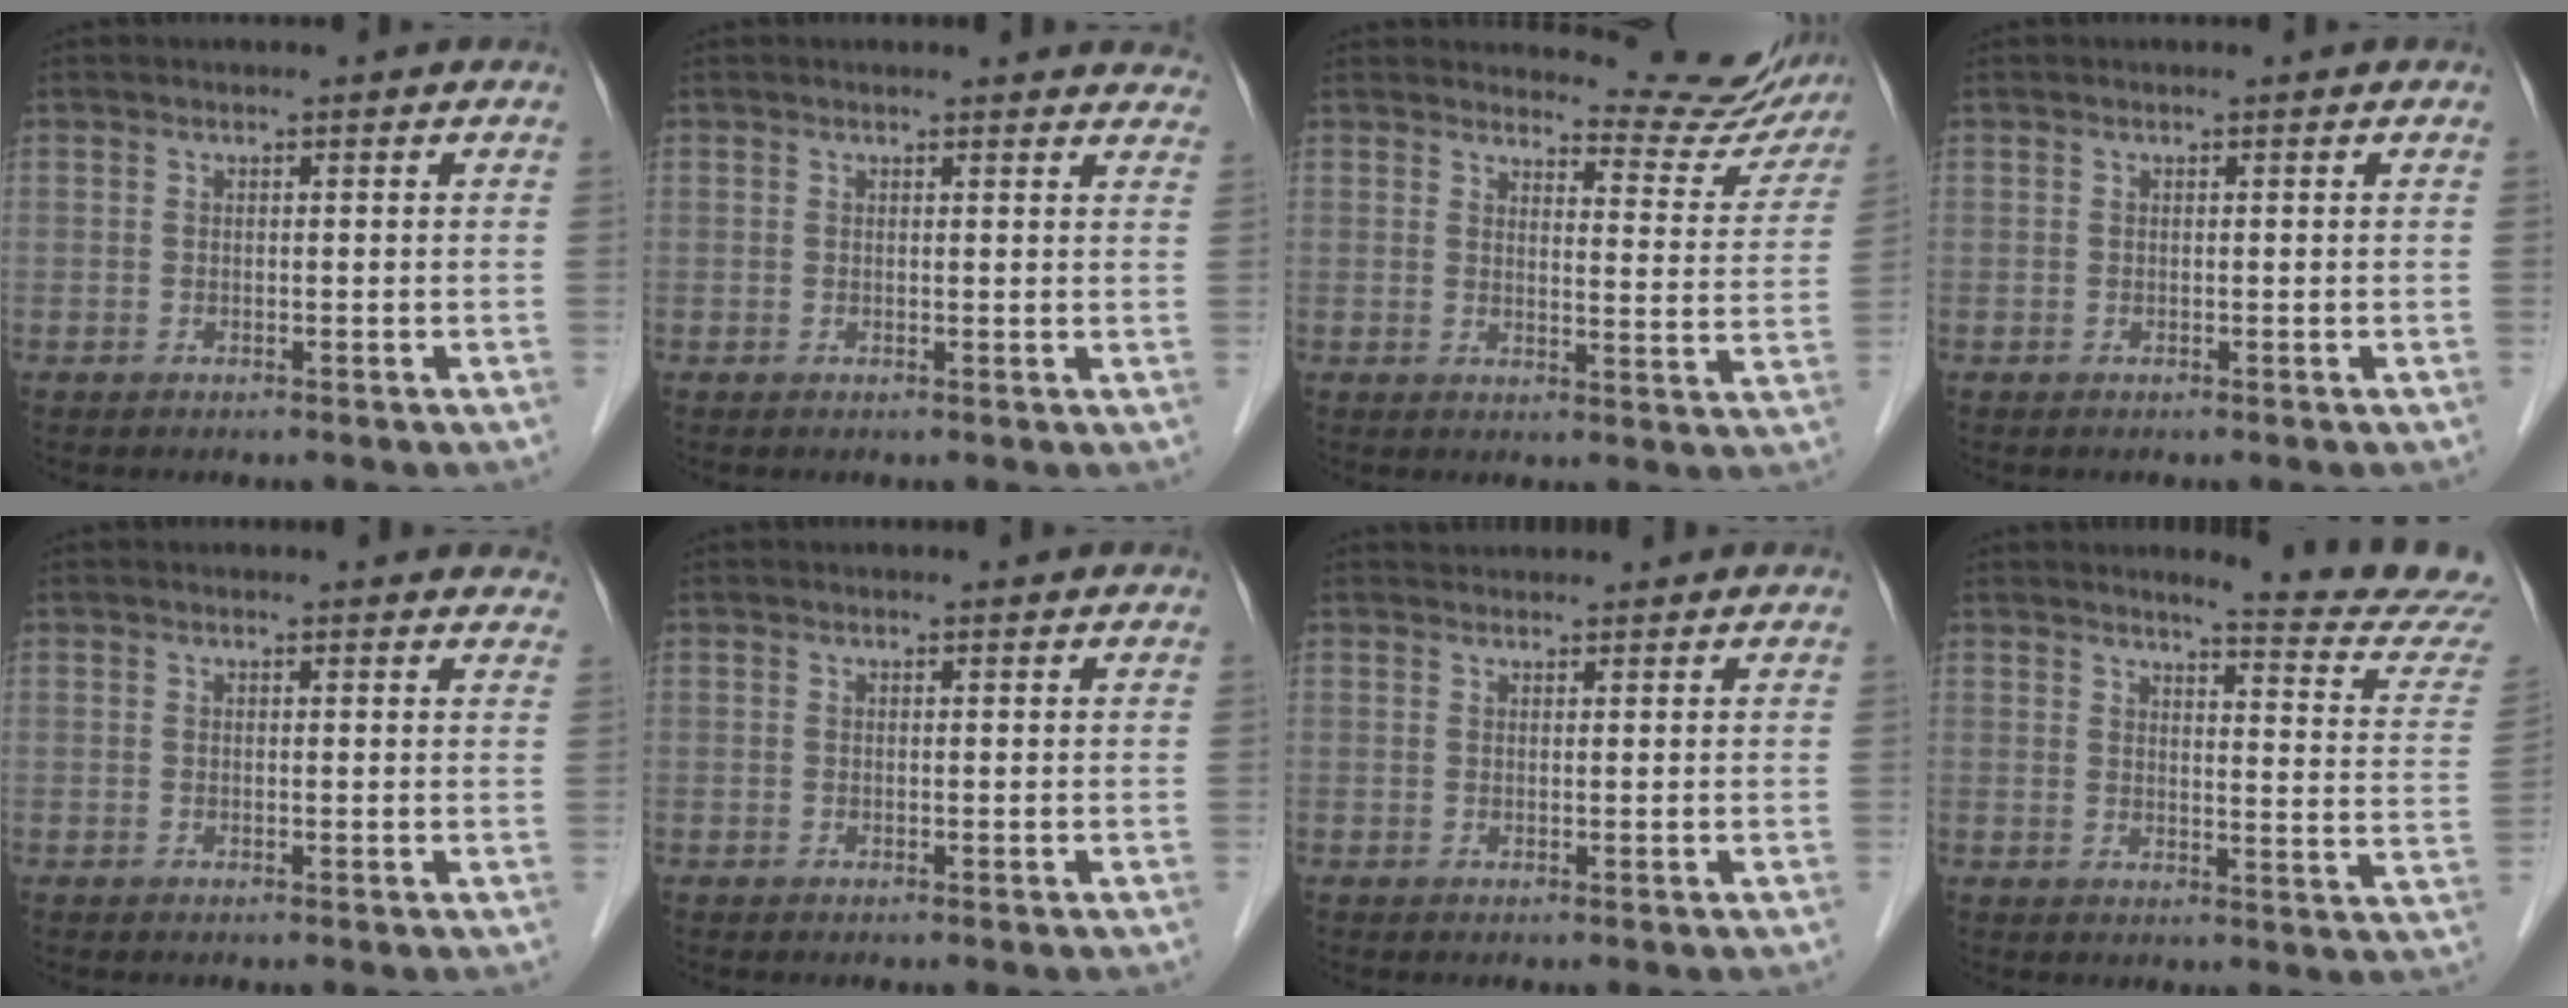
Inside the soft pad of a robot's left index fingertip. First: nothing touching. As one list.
[{"total": 9.2, "force": [8.9, 1.9, 1.6], "torque": [0.012, -0.002, 0.070]}, {"total": 12.8, "force": [12.6, 2.0, 1.0], "torque": [0.005, -0.064, 0.129]}, {"total": 0.0}, {"total": 7.0, "force": [6.7, 1.5, 1.4], "torque": [0.002, 0.003, 0.050]}, {"total": 1.2, "force": [1.1, 0.1, 0.1], "torque": [-0.011, 0.003, 0.014]}, {"total": 3.0, "force": [2.9, 0.6, 0.2], "torque": [-0.006, 0.028, 0.042]}, {"total": 13.0, "force": [12.6, -1.8, 2.5], "torque": [-0.031, -0.099, 0.135]}]